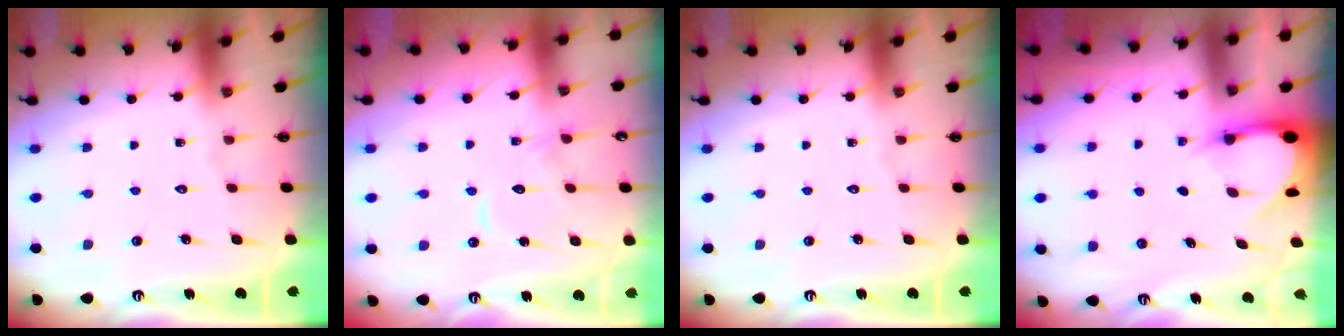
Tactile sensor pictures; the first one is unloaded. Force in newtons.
{"total": 11.3, "press": 11.3, "slide": 0.8}
{"total": 0.0}
{"total": 3.2, "press": 3.2, "slide": 0.2}